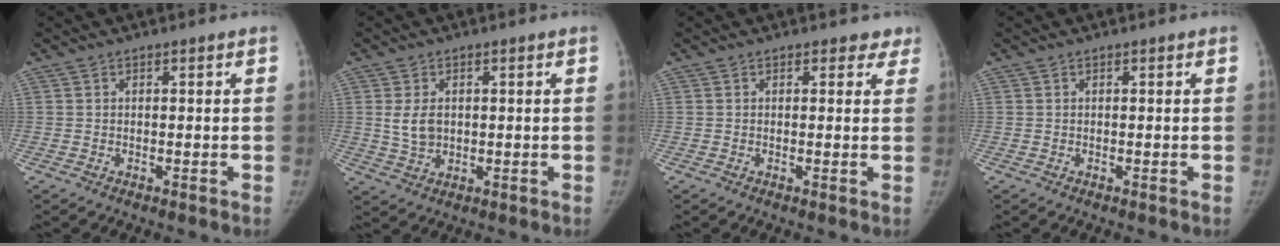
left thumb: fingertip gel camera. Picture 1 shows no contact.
{"total": 4.6, "force": [0.6, 3.3, 3.2], "torque": [-0.049, -0.005, 0.021]}
{"total": 2.8, "force": [2.3, 1.7, 0.4], "torque": [0.030, -0.009, 0.011]}
{"total": 0.0}